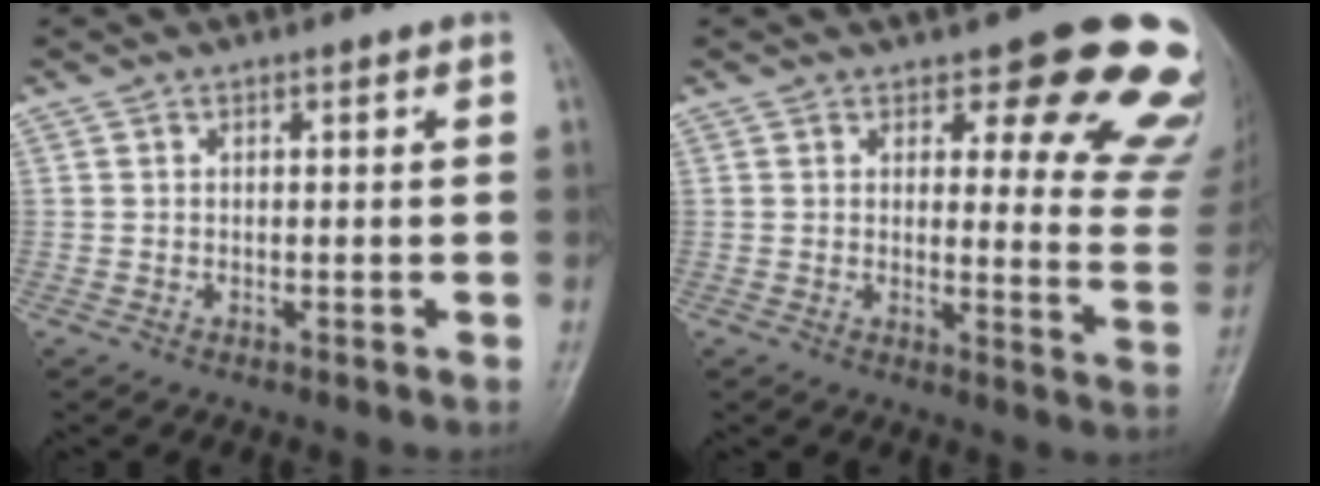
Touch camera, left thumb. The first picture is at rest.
{"total": 15.8, "force": [11.4, 5.6, 9.4], "torque": [-0.052, -0.081, 0.115]}